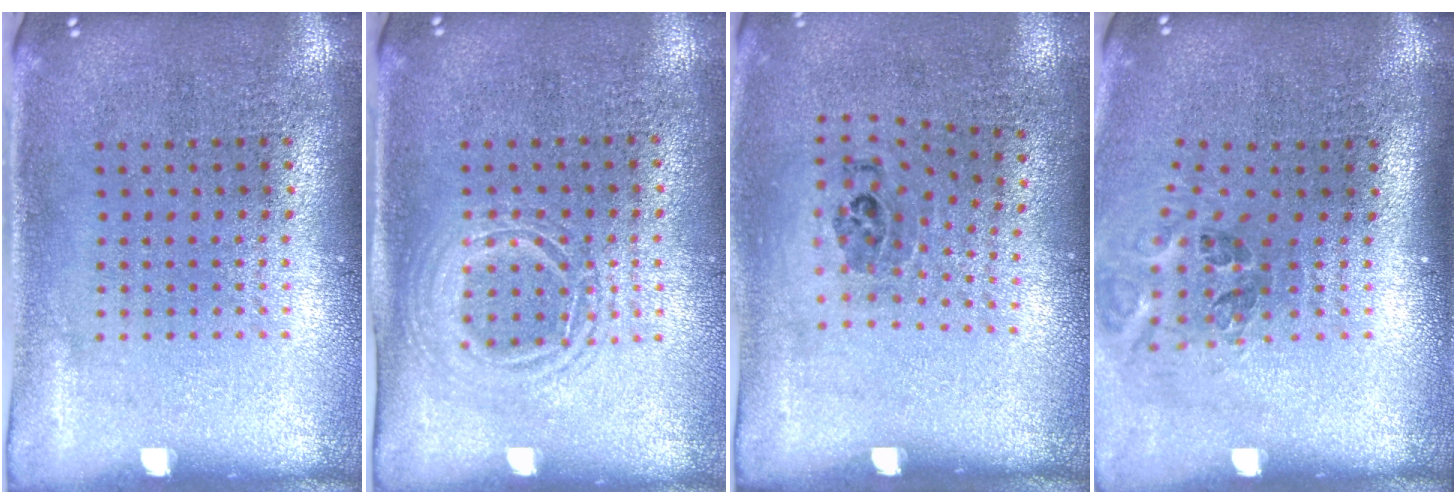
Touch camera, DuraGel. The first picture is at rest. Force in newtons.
{"total": 1.3, "press": 1.3, "slide": 0.4}
{"total": 1.2, "press": 0.8, "slide": 0.9}
{"total": 1.2, "press": 0.9, "slide": 0.7}